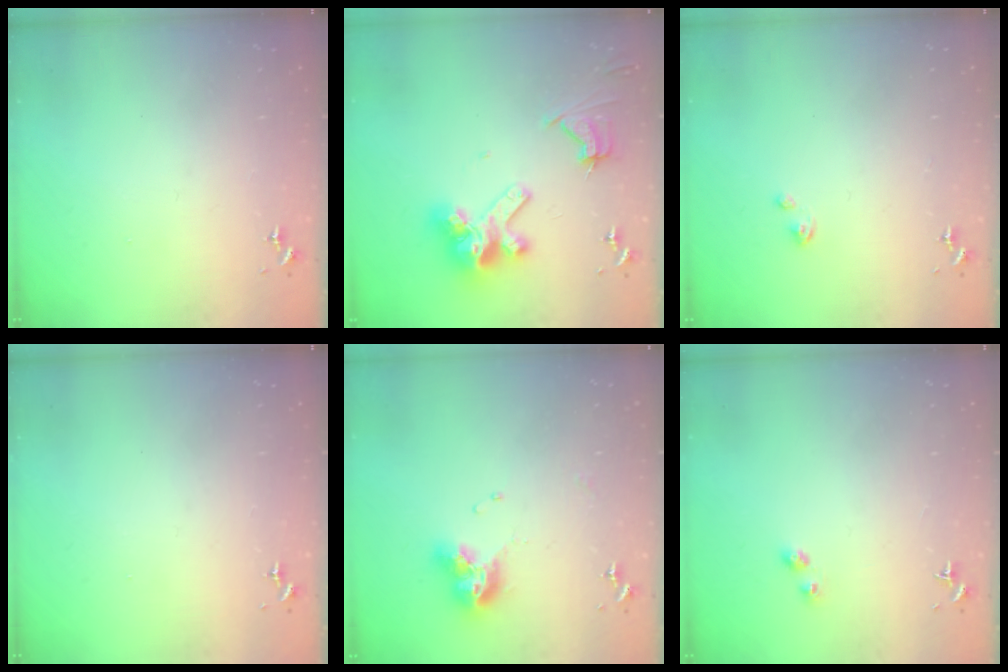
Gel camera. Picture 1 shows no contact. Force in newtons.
{"total": 15.5, "press": 15.4, "slide": 1.7}
{"total": 2.2, "press": 2.2, "slide": 0.2}
{"total": 0.0}
{"total": 10.6, "press": 10.5, "slide": 1.1}
{"total": 2.9, "press": 2.9, "slide": 0.5}